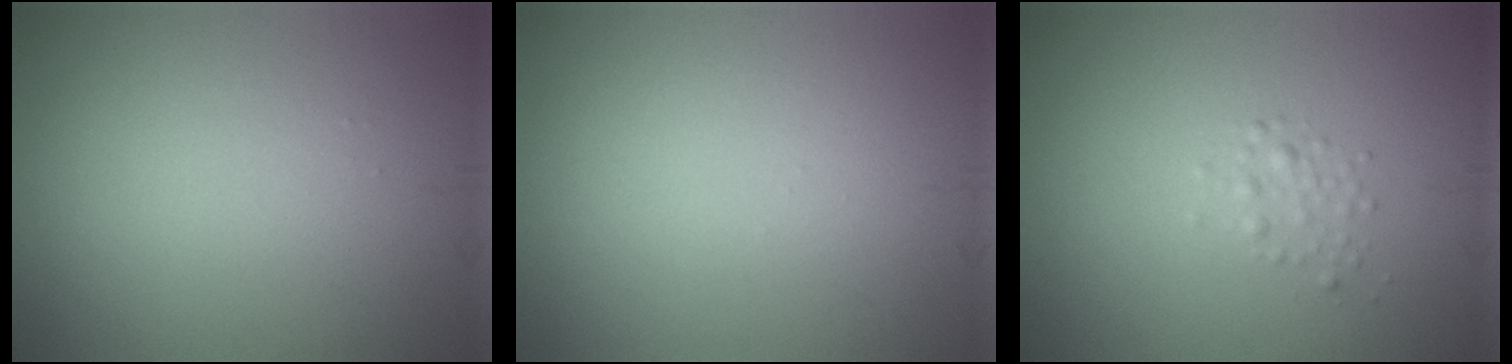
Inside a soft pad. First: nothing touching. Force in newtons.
{"total": 0.0}
{"total": 1.2, "press": 1.2, "slide": 0.1}